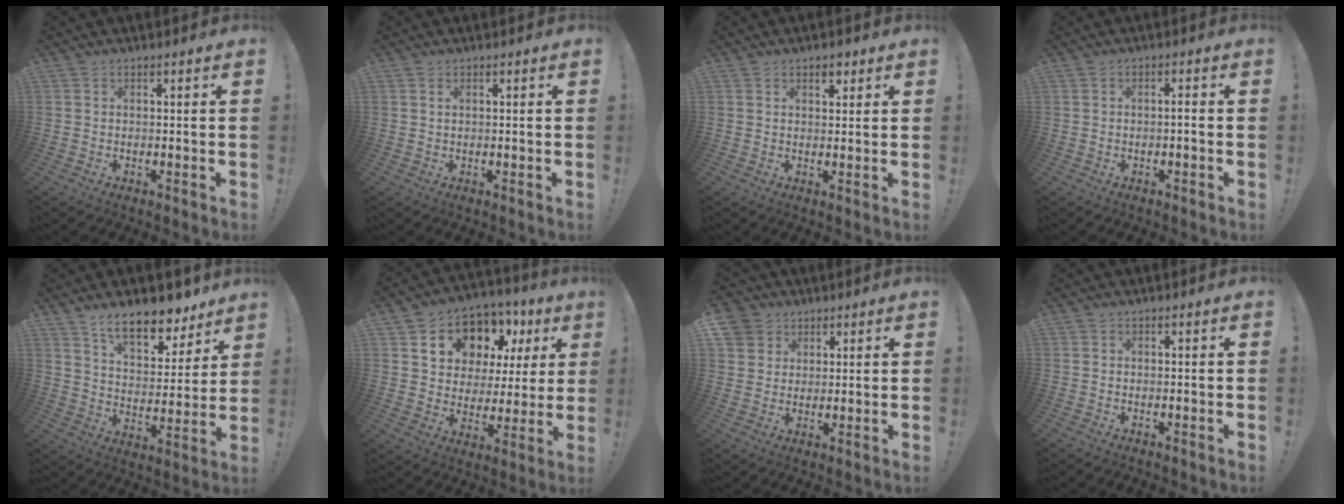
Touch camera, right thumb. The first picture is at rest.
{"total": 0.8, "force": [0.6, 0.4, 0.4], "torque": [0.001, -0.003, 0.010]}
{"total": 3.1, "force": [2.0, 1.7, 1.6], "torque": [-0.006, -0.010, 0.031]}
{"total": 1.3, "force": [-0.6, 0.4, 1.1], "torque": [-0.020, 0.004, -0.012]}
{"total": 13.2, "force": [10.2, 5.5, 6.3], "torque": [-0.094, -0.075, 0.183]}
{"total": 12.4, "force": [8.0, 8.5, 4.3], "torque": [-0.066, -0.066, 0.159]}
{"total": 6.4, "force": [3.7, 5.2, 1.1], "torque": [-0.010, -0.027, 0.072]}
{"total": 0.0}